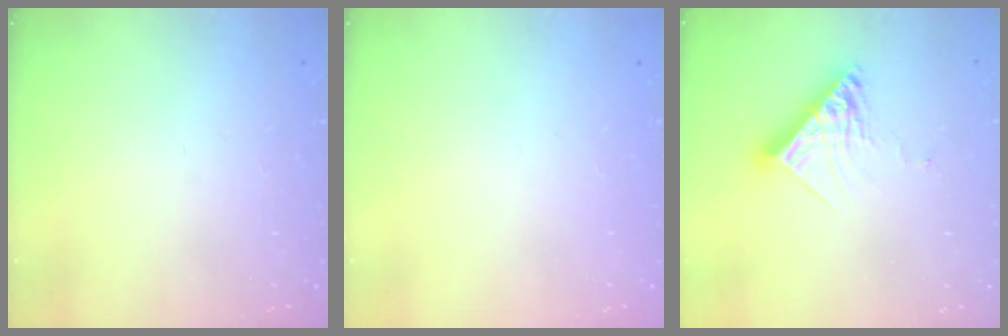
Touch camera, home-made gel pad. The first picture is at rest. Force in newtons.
{"total": 0.0}
{"total": 12.0, "press": 11.9, "slide": 0.2}